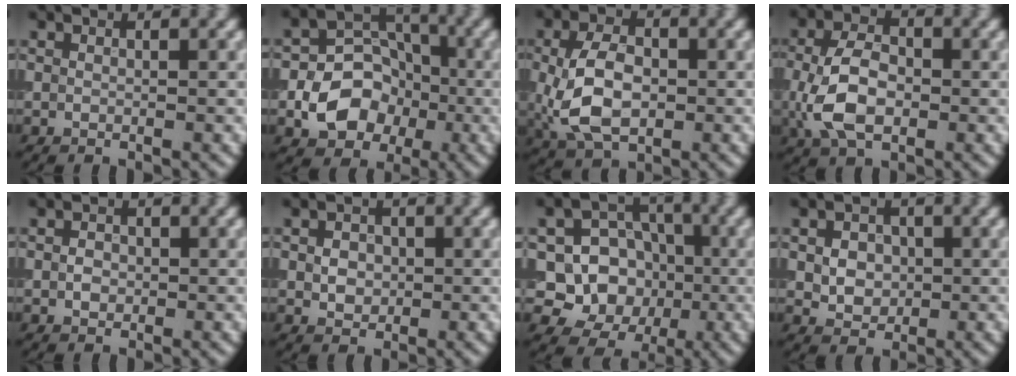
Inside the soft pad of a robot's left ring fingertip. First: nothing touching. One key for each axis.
{"total": 6.7, "fx": -2.0, "fy": 5.2, "fz": 3.7, "tx": -0.050, "ty": -0.001, "tz": -0.036}
{"total": 6.6, "fx": -0.4, "fy": 4.2, "fz": 5.1, "tx": -0.111, "ty": -0.003, "tz": -0.008}
{"total": 6.3, "fx": -1.0, "fy": 4.0, "fz": 4.8, "tx": -0.109, "ty": -0.003, "tz": -0.021}
{"total": 1.3, "fx": -0.1, "fy": 1.1, "fz": 0.7, "tx": -0.013, "ty": 0.000, "tz": -0.006}
{"total": 2.0, "fx": 0.0, "fy": 1.7, "fz": 1.1, "tx": -0.016, "ty": -0.001, "tz": -0.001}
{"total": 10.2, "fx": -1.7, "fy": 9.4, "fz": 3.6, "tx": -0.065, "ty": 0.014, "tz": -0.057}
{"total": 3.1, "fx": 0.1, "fy": 2.5, "fz": 1.8, "tx": -0.028, "ty": 0.002, "tz": -0.004}